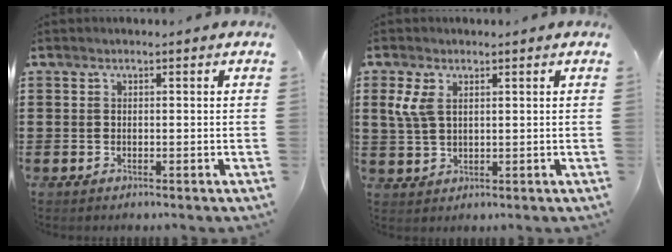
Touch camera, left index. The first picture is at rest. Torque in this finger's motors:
{"motor_torque": [0.24, 0.26, 0.36, 0.04]}